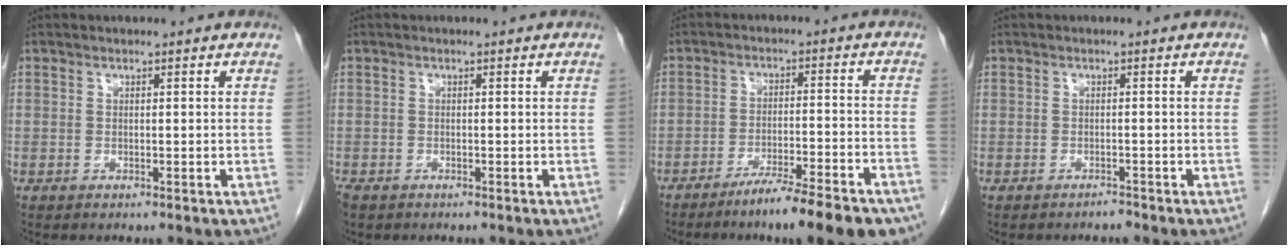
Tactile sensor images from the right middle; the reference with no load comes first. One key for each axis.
{"total": 1.7, "fx": -1.3, "fy": 1.0, "fz": 0.6, "tx": -0.018, "ty": -0.003, "tz": -0.022}
{"total": 13.6, "fx": -10.4, "fy": 1.0, "fz": 8.8, "tx": -0.094, "ty": -0.004, "tz": -0.154}
{"total": 0.8, "fx": -0.8, "fy": 0.1, "fz": 0.0, "tx": -0.002, "ty": -0.001, "tz": -0.013}